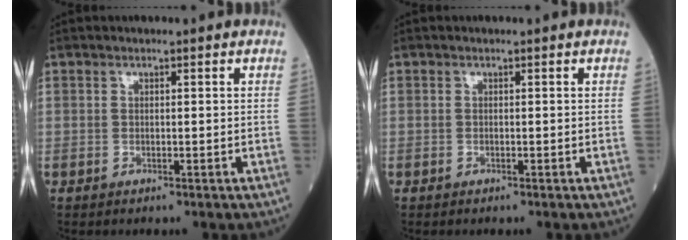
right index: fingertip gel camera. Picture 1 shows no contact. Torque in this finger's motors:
{"motor_torque": [0.00, 0.00, 0.00, 0.00]}